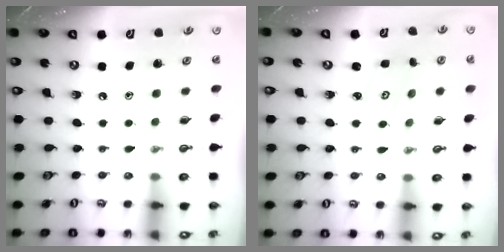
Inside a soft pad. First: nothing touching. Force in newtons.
{"total": 2.8, "press": 2.8, "slide": 0.4}